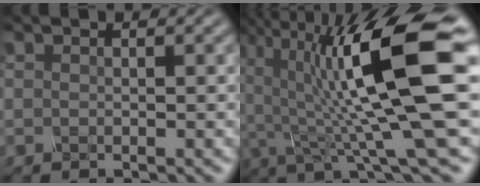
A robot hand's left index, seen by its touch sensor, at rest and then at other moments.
{"total": 13.8, "force": [2.5, 2.9, 13.2], "torque": [-0.232, 0.001, 0.046]}